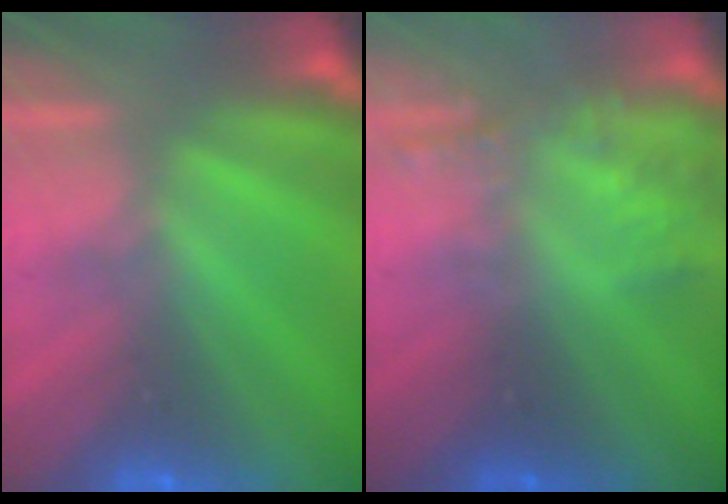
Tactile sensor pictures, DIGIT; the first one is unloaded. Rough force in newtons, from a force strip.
{"total": 2.1}